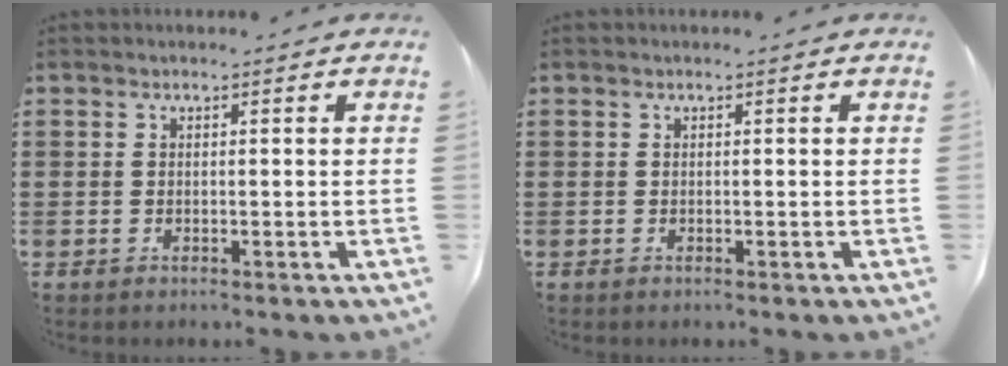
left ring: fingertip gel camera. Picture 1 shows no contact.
{"total": 0.0}